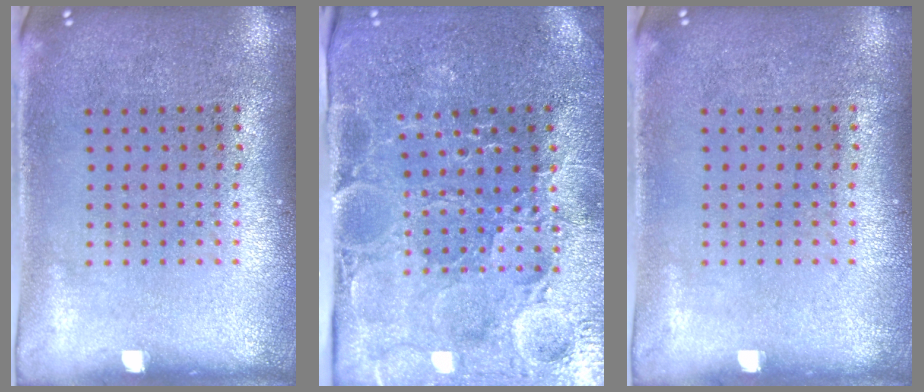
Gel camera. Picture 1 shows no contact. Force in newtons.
{"total": 3.8, "press": 3.8, "slide": 0.4}
{"total": 0.0}